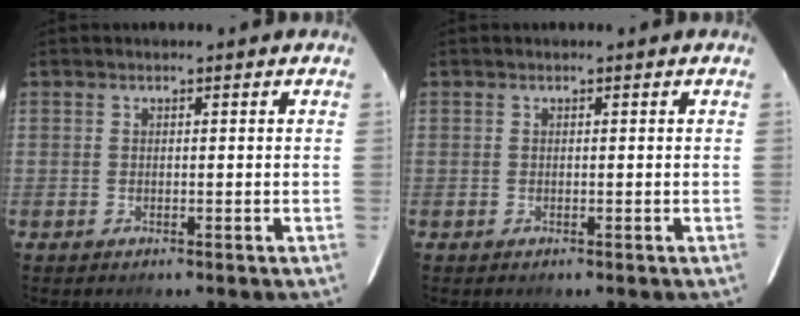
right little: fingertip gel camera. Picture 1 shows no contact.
{"total": 0.0}